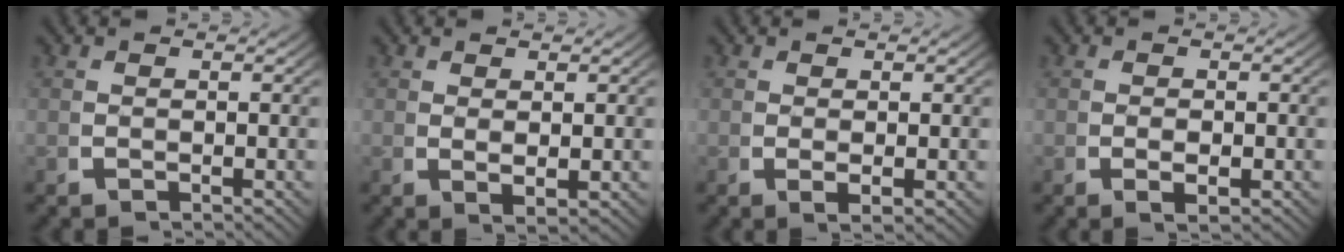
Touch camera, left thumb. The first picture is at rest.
{"total": 1.4, "force": [0.8, 0.4, 1.1], "torque": [-0.024, -0.009, 0.021]}
{"total": 1.2, "force": [0.3, 0.3, 1.1], "torque": [-0.028, -0.006, 0.009]}
{"total": 1.5, "force": [-0.3, 0.7, 1.3], "torque": [-0.028, -0.007, -0.002]}